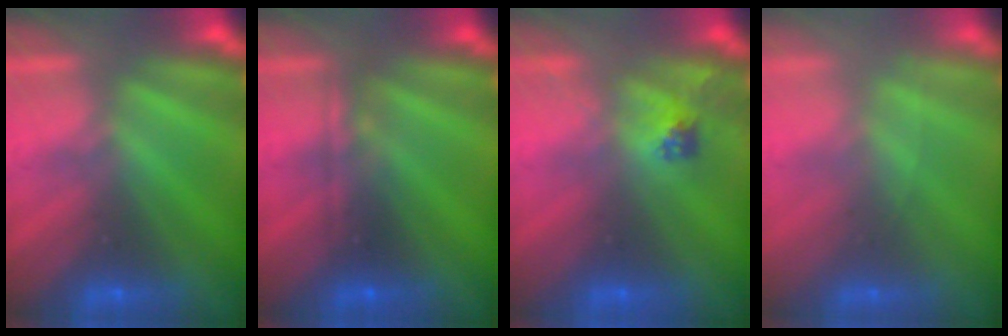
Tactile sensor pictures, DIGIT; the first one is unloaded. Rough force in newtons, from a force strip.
{"total": 2.3}
{"total": 2.4}
{"total": 2.6}